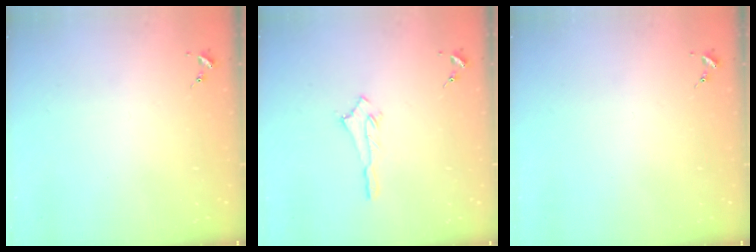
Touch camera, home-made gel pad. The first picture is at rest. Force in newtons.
{"total": 2.7, "press": 2.7, "slide": 0.2}
{"total": 0.0}